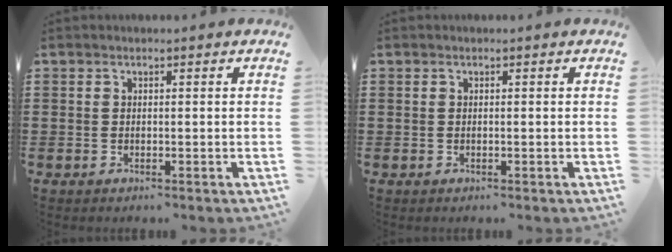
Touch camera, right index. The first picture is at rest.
{"total": 0.0}